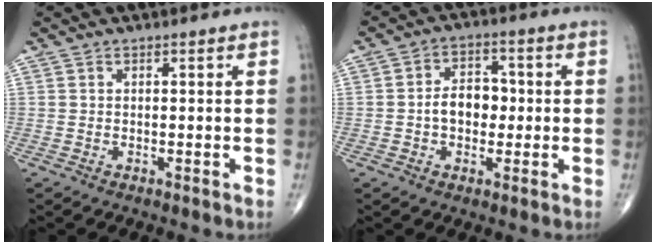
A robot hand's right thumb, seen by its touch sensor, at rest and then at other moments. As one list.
[{"total": 6.8, "force": [-0.5, 4.8, 4.8], "torque": [-0.057, 0.019, -0.016]}]